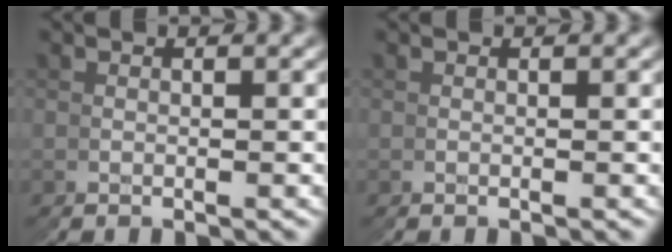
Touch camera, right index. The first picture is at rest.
{"total": 0.0}